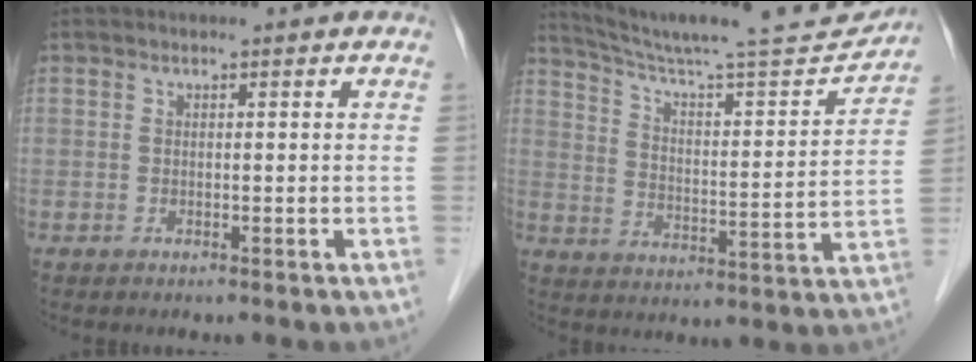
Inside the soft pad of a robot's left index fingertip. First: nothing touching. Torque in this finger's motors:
{"motor_torque": [0.40, -0.81, 0.02, 0.01]}